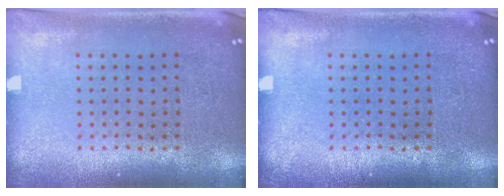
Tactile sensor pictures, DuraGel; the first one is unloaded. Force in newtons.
{"total": 0.0}